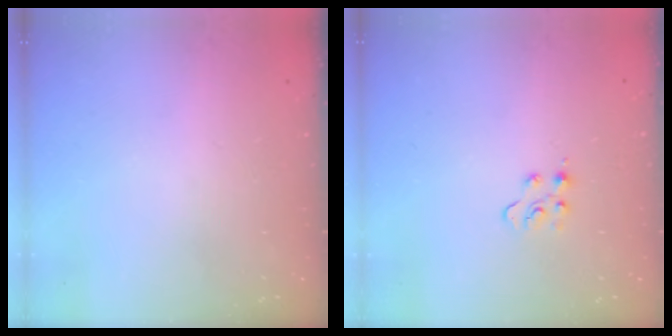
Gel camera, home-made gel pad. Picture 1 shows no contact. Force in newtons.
{"total": 4.8, "press": 4.7, "slide": 0.6}